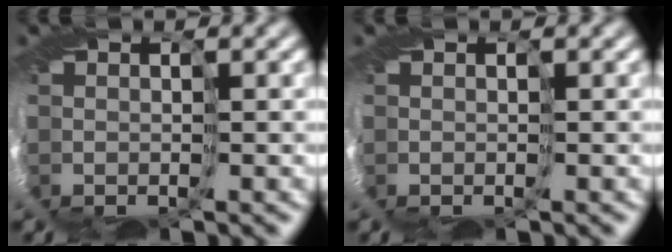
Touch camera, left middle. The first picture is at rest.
{"total": 0.0}